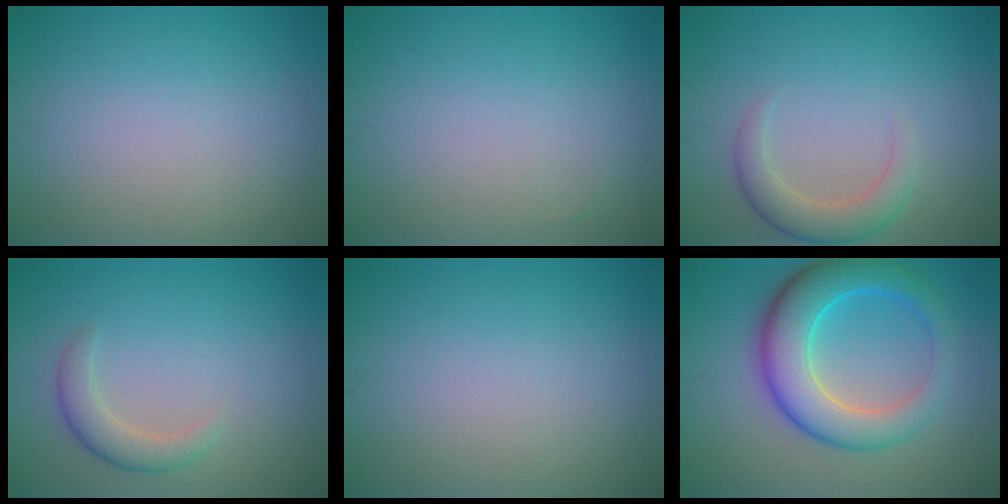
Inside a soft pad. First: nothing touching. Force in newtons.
{"total": 0.0}
{"total": 3.1, "press": 3.1, "slide": 0.1}
{"total": 2.5, "press": 2.5, "slide": 0.1}
{"total": 0.0}
{"total": 8.0, "press": 8.0, "slide": 0.1}